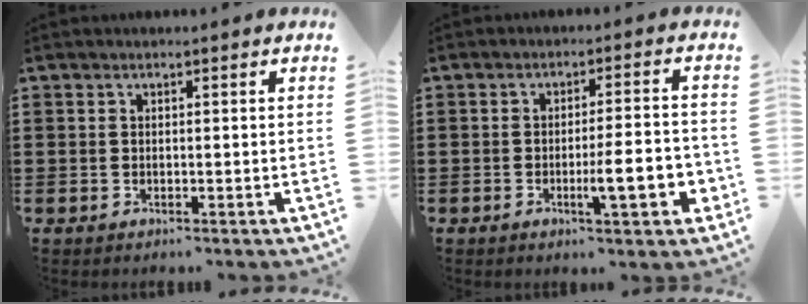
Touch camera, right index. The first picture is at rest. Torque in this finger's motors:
{"motor_torque": [0.28, -0.07, 0.23, 0.07]}